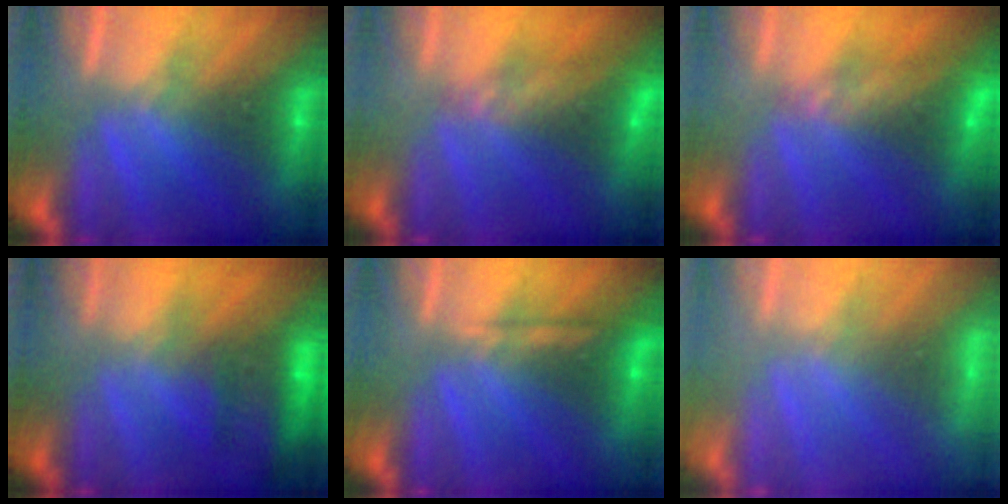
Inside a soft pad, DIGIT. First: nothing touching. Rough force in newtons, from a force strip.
{"total": 8.6}
{"total": 8.6}
{"total": 7.9}
{"total": 2.2}
{"total": 3.4}